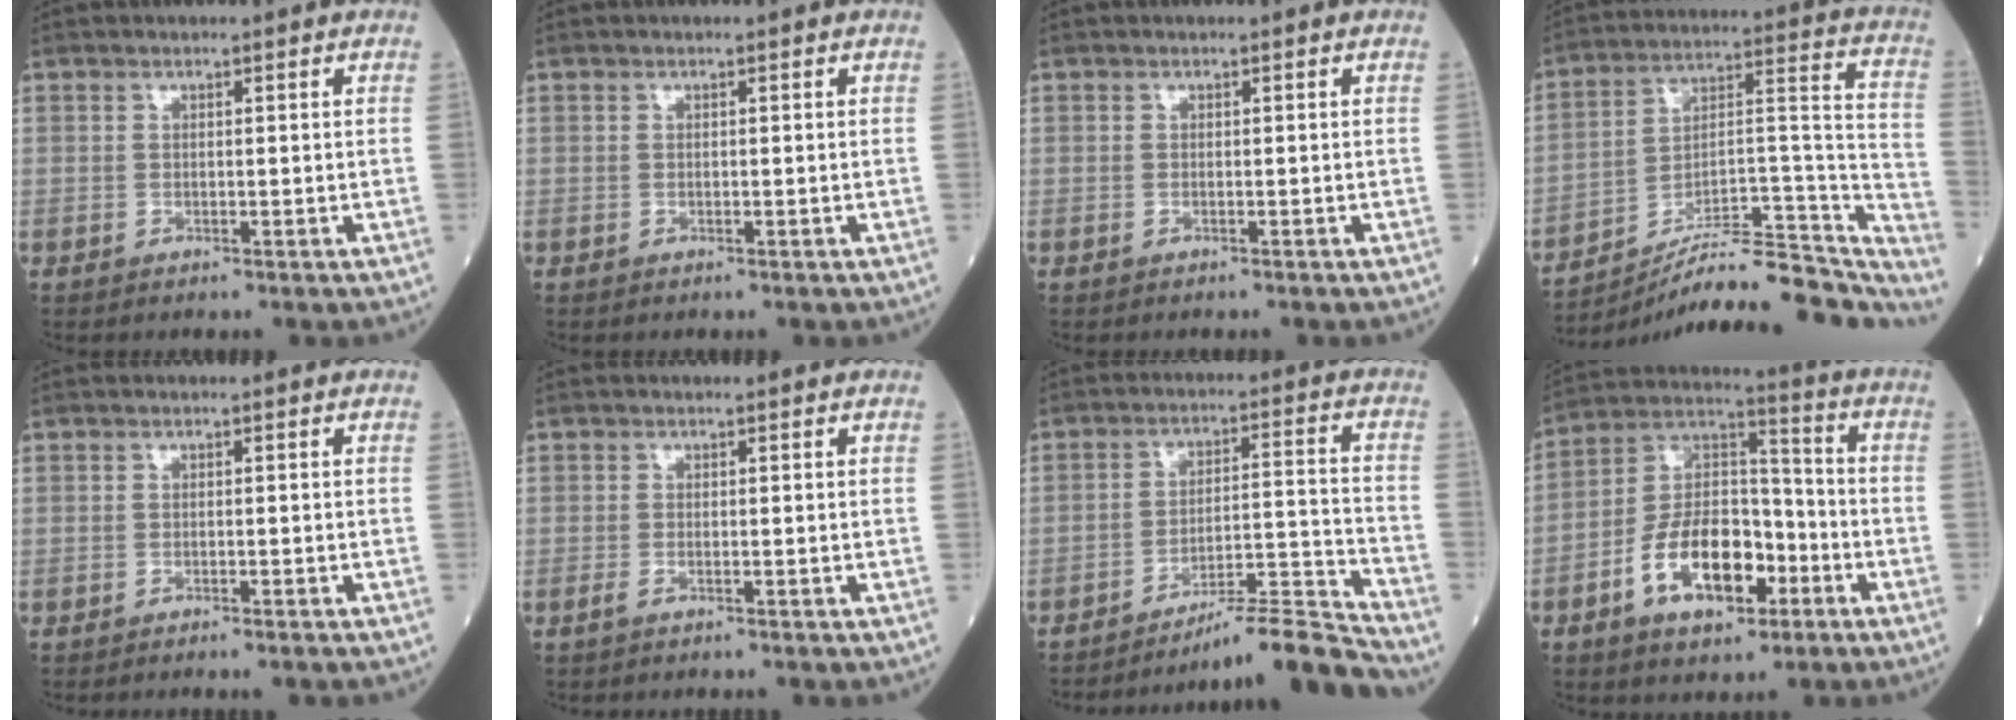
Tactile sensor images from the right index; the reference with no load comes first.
{"total": 0.0}
{"total": 0.0}
{"total": 24.3, "force": [-22.4, 3.6, 8.7], "torque": [-0.082, 0.045, -0.332]}
{"total": 1.6, "force": [-1.4, -0.1, 0.8], "torque": [-0.011, -0.001, -0.017]}
{"total": 1.2, "force": [-0.8, 0.1, 0.9], "torque": [-0.022, -0.002, -0.016]}
{"total": 10.9, "force": [-10.4, -2.5, 2.3], "torque": [-0.013, 0.033, -0.174]}
{"total": 13.9, "force": [-5.8, 6.8, 10.6], "torque": [-0.208, 0.018, -0.099]}